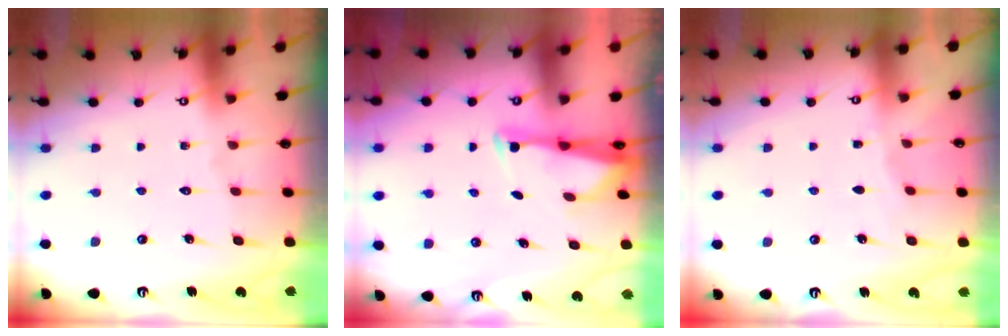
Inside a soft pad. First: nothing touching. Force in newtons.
{"total": 3.1, "press": 3.0, "slide": 0.8}
{"total": 1.8, "press": 1.8, "slide": 0.3}